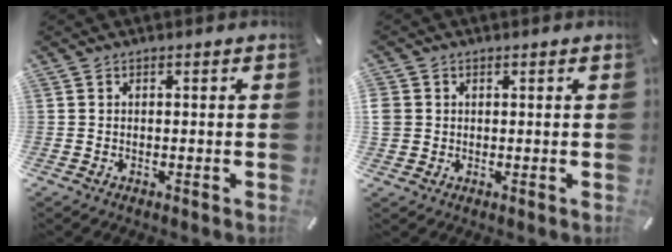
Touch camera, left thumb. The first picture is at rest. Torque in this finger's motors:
{"motor_torque": [0.27, 1.00, 0.15, -0.21, 0.09]}